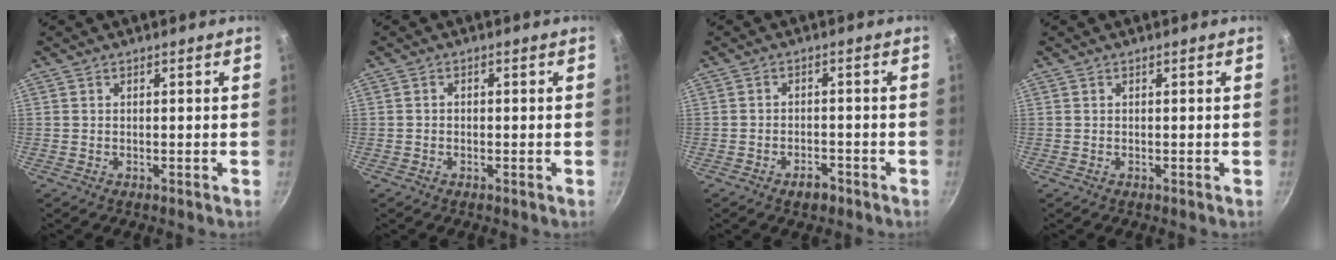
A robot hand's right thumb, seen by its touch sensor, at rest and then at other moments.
{"total": 0.8, "force": [-0.3, 0.6, 0.4], "torque": [-0.009, 0.005, -0.006]}
{"total": 3.3, "force": [-2.2, 1.8, 1.7], "torque": [-0.018, 0.021, -0.030]}
{"total": 0.0}